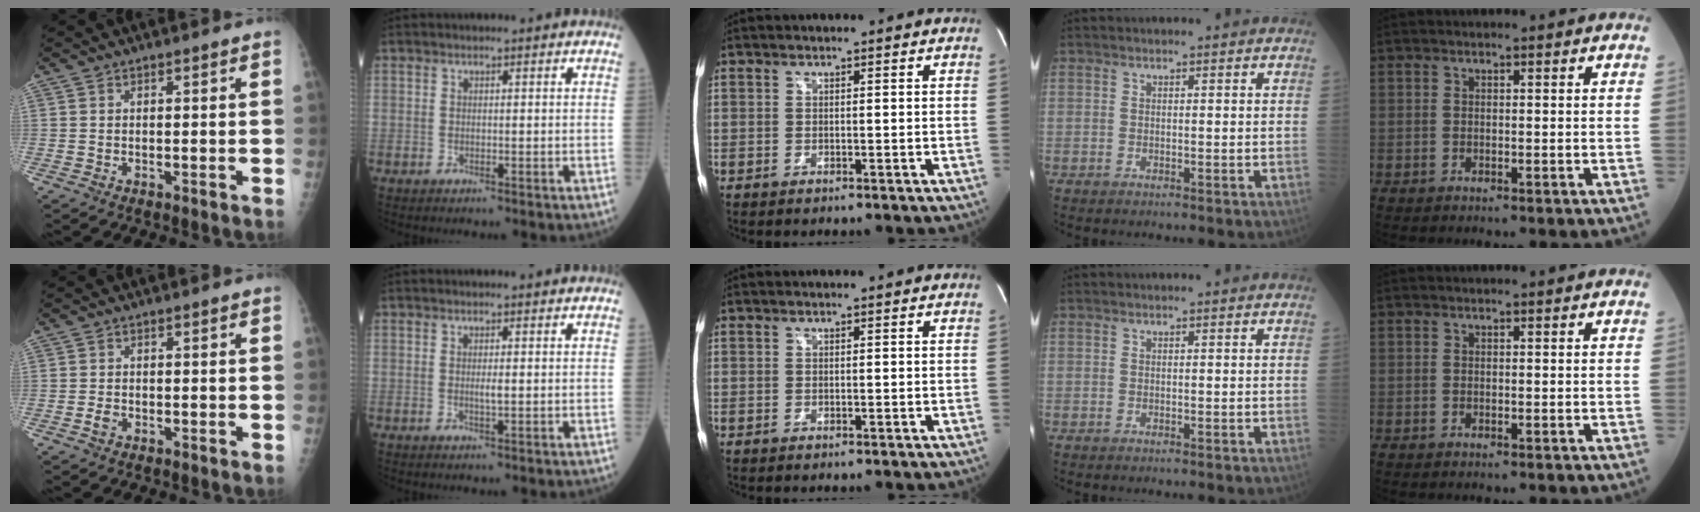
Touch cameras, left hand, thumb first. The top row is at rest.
{"thumb": {"total": 1.3, "force": [-0.7, 0.8, 0.7], "torque": [-0.013, 0.004, -0.014]}, "index": {"total": 1.1, "force": [0.2, 0.1, 1.1], "torque": [-0.027, -0.002, 0.002]}}